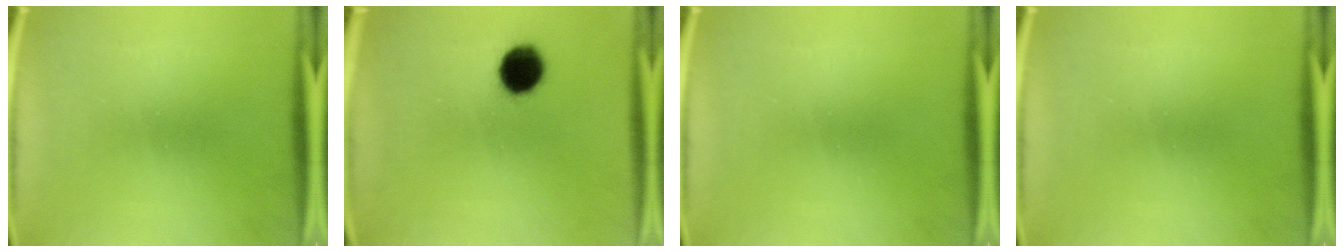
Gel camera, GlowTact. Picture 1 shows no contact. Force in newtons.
{"total": 10.3}
{"total": 0.0}
{"total": 0.0}